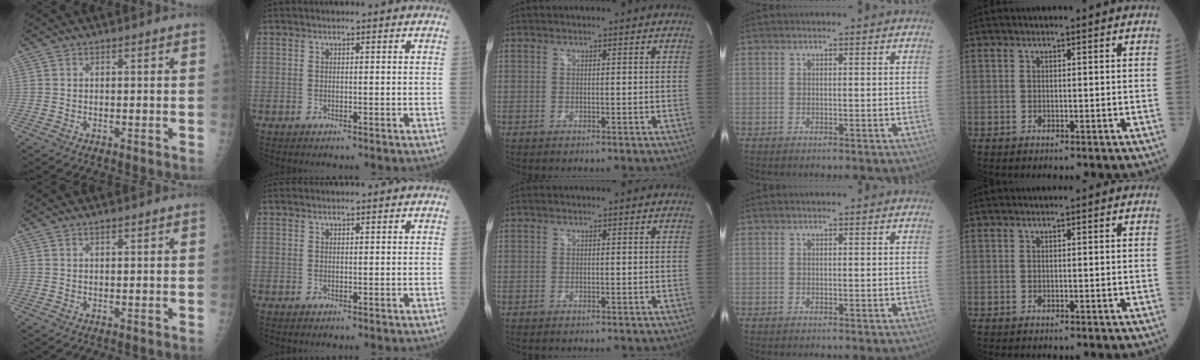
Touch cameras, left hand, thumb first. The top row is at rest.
{"thumb": {"total": 0.9, "force": [0.7, 0.2, 0.5], "torque": [-0.006, -0.003, 0.013]}, "index": {"total": 1.8, "force": [1.7, 0.2, 0.6], "torque": [-0.004, 0.020, 0.027]}}